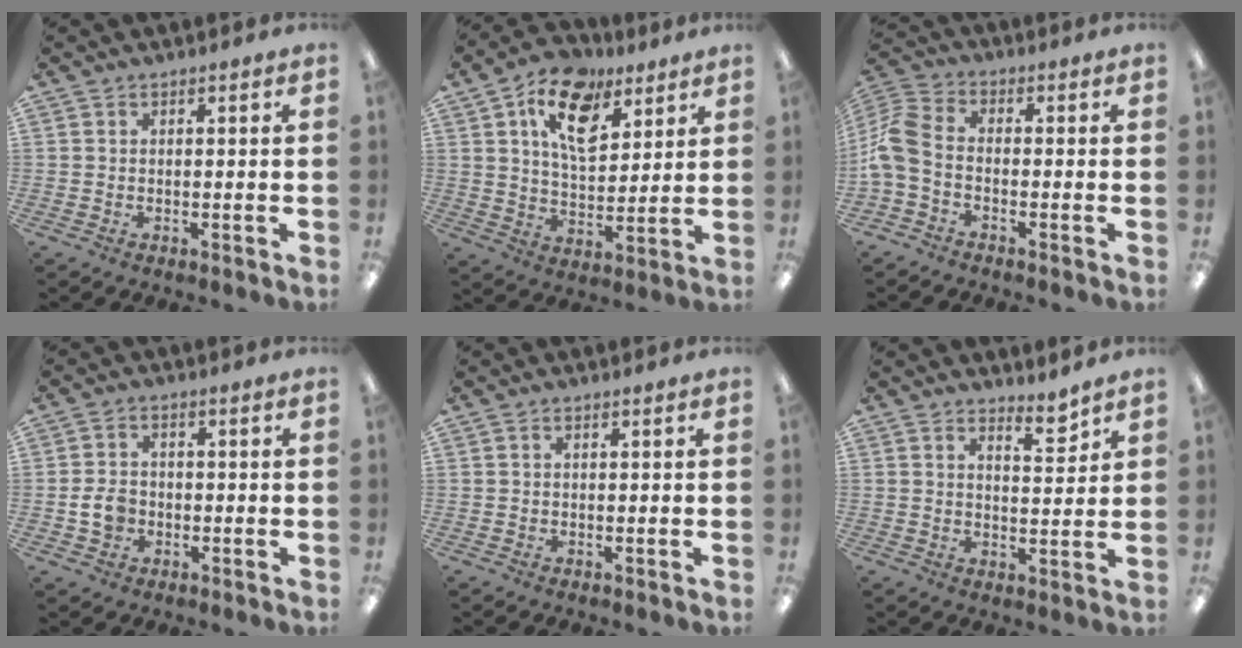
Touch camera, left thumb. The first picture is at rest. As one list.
[{"total": 14.3, "force": [7.9, 8.0, 8.8], "torque": [-0.141, -0.022, 0.141]}, {"total": 8.8, "force": [-2.0, 5.2, 6.8], "torque": [-0.165, -0.006, -0.039]}, {"total": 5.0, "force": [-1.2, 3.7, 3.1], "torque": [-0.066, 0.006, -0.023]}, {"total": 0.0}, {"total": 5.0, "force": [4.2, 1.0, 2.5], "torque": [-0.027, -0.032, 0.069]}]